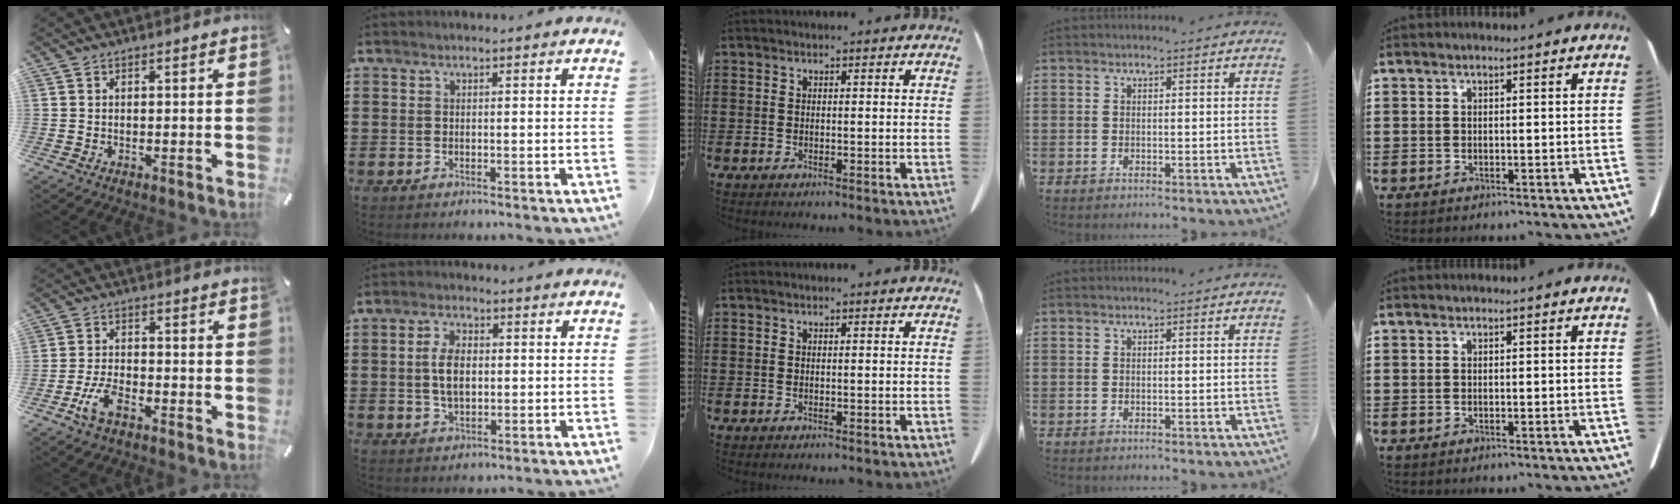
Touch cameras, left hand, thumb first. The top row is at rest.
{"thumb": {"total": 6.8, "force": [-3.6, 3.4, 4.6], "torque": [-0.110, 0.009, -0.073]}, "index": {"total": 5.4, "force": [0.3, 3.0, 4.5], "torque": [-0.103, 0.006, 0.000]}}